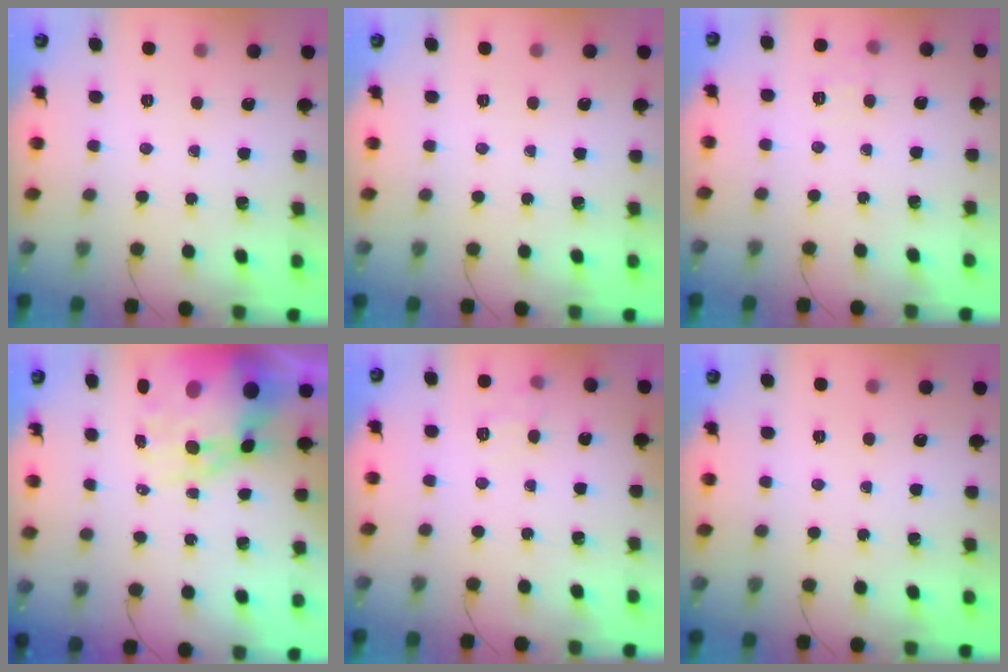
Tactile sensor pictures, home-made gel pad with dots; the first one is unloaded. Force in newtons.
{"total": 0.0}
{"total": 5.6, "press": 5.4, "slide": 1.4}
{"total": 14.4, "press": 14.0, "slide": 3.6}
{"total": 5.0, "press": 4.6, "slide": 1.9}
{"total": 0.0}